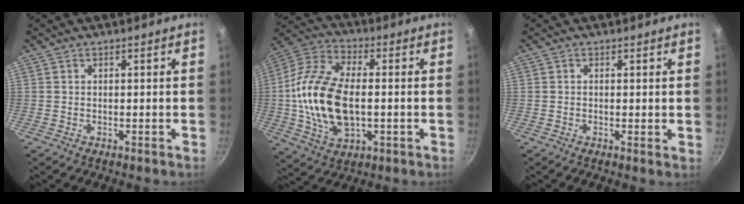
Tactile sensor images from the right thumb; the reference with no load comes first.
{"total": 18.5, "force": [-0.9, 10.3, 15.4], "torque": [-0.295, 0.022, -0.024]}
{"total": 0.8, "force": [0.1, 0.3, 0.7], "torque": [-0.010, -0.001, -0.001]}